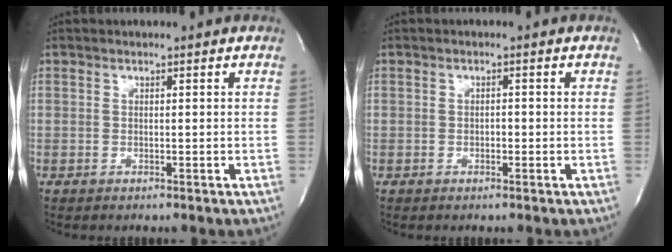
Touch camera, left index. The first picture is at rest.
{"total": 0.9, "force": [-0.3, 0.5, 0.7], "torque": [-0.011, 0.002, -0.005]}